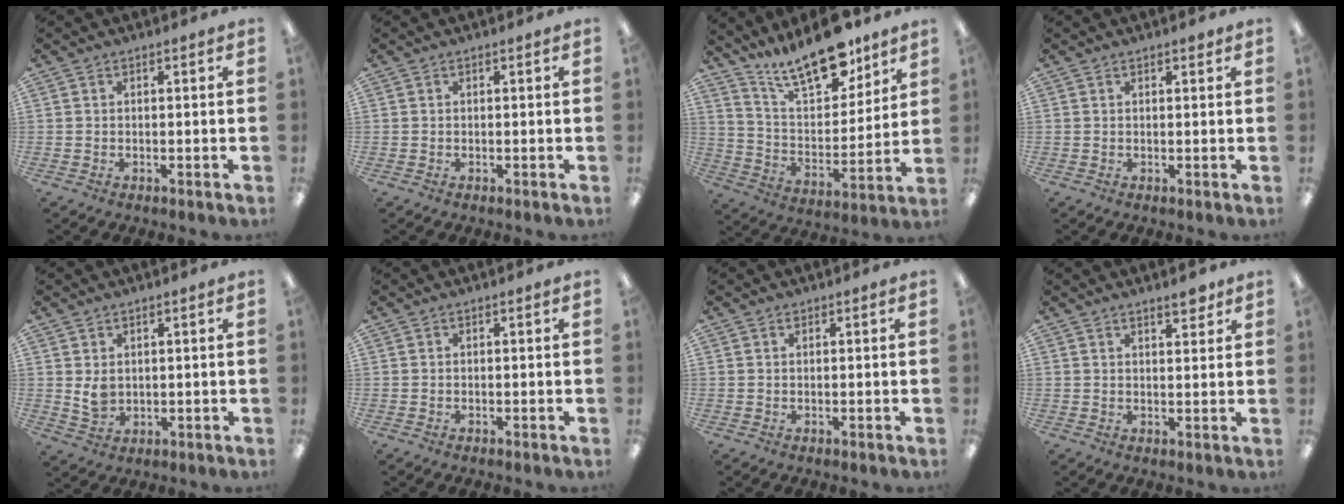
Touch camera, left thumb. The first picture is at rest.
{"total": 0.0}
{"total": 18.5, "force": [14.6, 6.3, 9.4], "torque": [-0.165, -0.091, 0.253]}
{"total": 1.2, "force": [1.0, 0.3, 0.8], "torque": [-0.008, -0.003, 0.015]}
{"total": 4.3, "force": [1.4, 3.1, 2.6], "torque": [-0.051, -0.009, 0.022]}
{"total": 0.0}
{"total": 0.5, "force": [0.4, 0.2, 0.3], "torque": [-0.007, 0.001, 0.007]}
{"total": 3.8, "force": [3.1, 1.0, 1.9], "torque": [-0.018, -0.019, 0.049]}